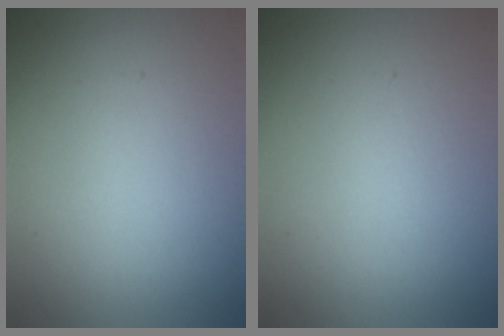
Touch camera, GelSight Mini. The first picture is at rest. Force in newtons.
{"total": 0.0}